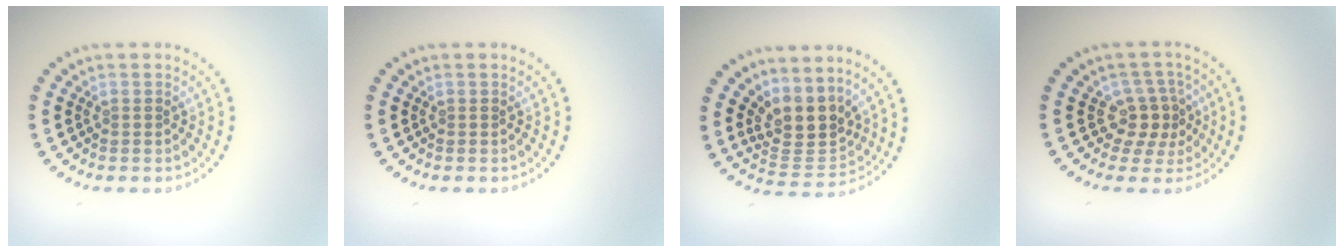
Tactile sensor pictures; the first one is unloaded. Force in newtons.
{"total": 0.0}
{"total": 3.8, "press": 3.0, "slide": 2.4}
{"total": 3.0, "press": 2.4, "slide": 1.8}